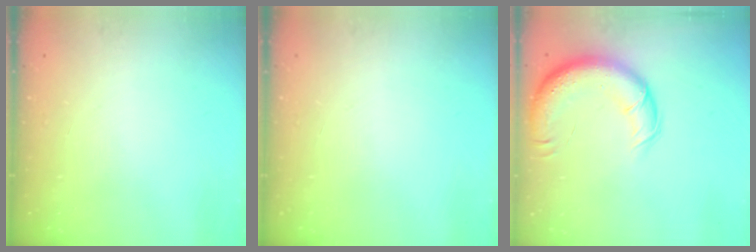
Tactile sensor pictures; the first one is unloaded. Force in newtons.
{"total": 0.0}
{"total": 14.8, "press": 14.4, "slide": 3.5}